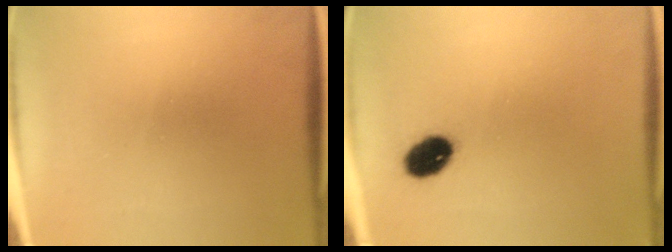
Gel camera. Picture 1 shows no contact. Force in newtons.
{"total": 6.9}